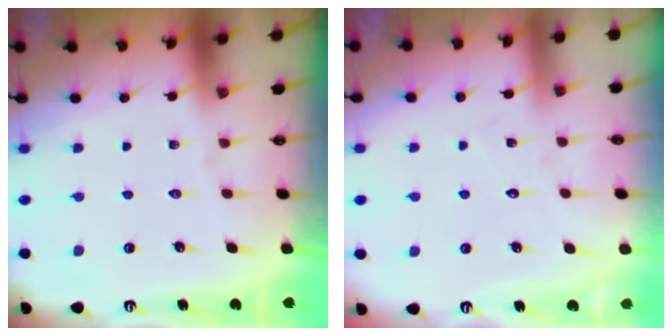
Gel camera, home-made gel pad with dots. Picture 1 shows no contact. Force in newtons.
{"total": 3.7, "press": 3.7, "slide": 0.4}